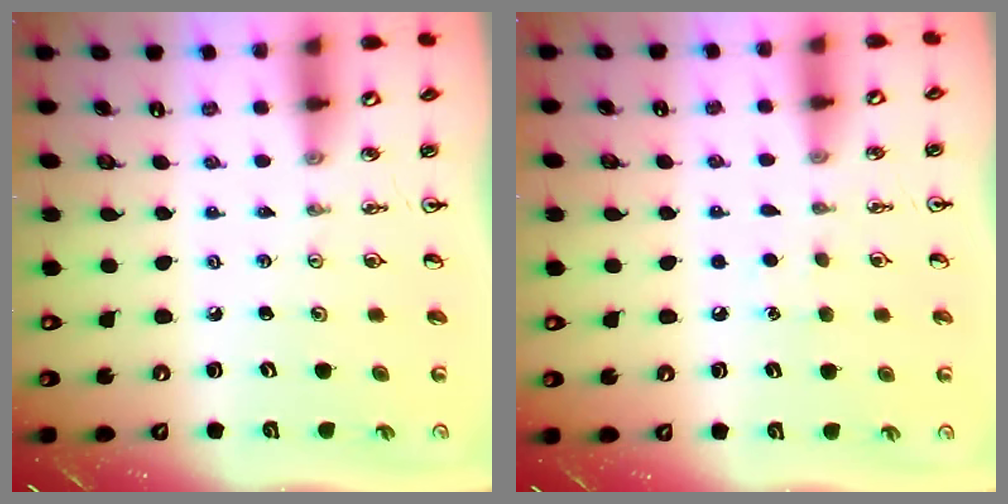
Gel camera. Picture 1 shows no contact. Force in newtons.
{"total": 4.7, "press": 4.6, "slide": 0.5}